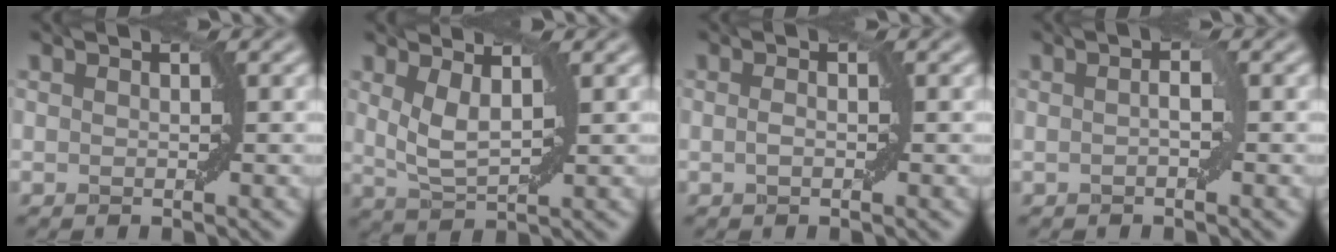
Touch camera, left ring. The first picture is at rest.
{"total": 3.0, "force": [1.4, 1.0, 2.5], "torque": [-0.054, -0.006, 0.029]}
{"total": 0.9, "force": [-0.1, 0.2, 0.8], "torque": [-0.018, 0.002, -0.003]}
{"total": 1.3, "force": [0.0, 0.1, 1.3], "torque": [-0.022, 0.004, -0.002]}